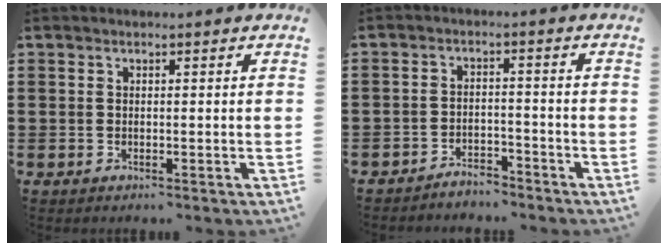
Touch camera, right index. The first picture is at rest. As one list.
[{"total": 3.1, "force": [-3.1, 0.4, -0.1], "torque": [-0.006, 0.004, -0.065]}]